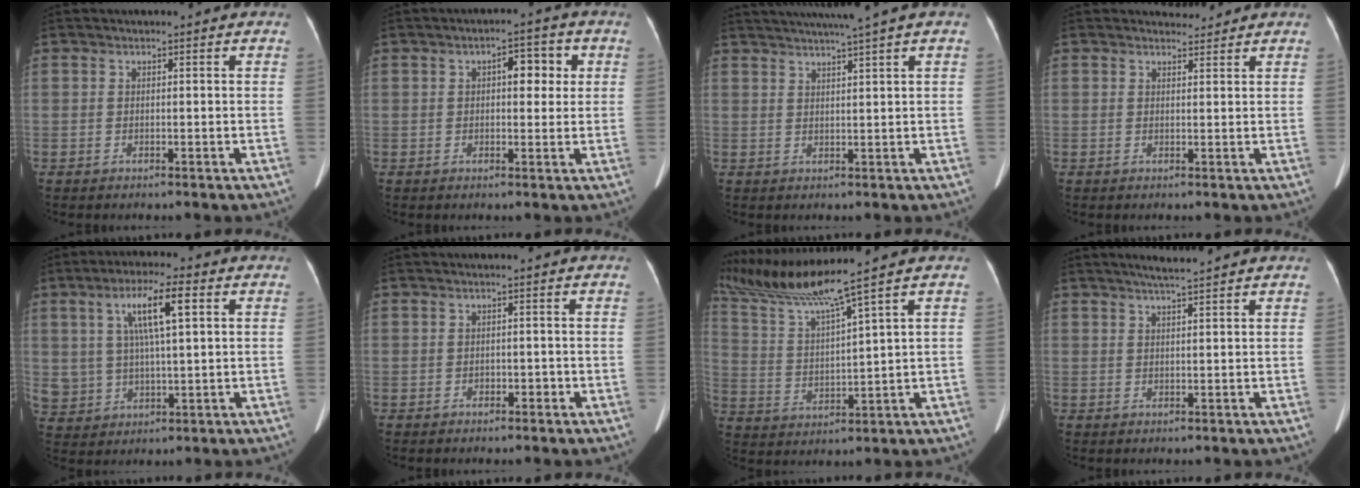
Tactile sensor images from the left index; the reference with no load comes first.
{"total": 4.5, "force": [1.2, 2.2, 3.8], "torque": [-0.050, 0.020, 0.014]}
{"total": 7.8, "force": [6.3, -1.6, 4.3], "torque": [-0.063, 0.016, 0.087]}
{"total": 1.9, "force": [1.8, 0.5, -0.2], "torque": [-0.002, -0.001, 0.027]}
{"total": 10.9, "force": [3.9, 3.3, 9.6], "torque": [-0.189, 0.019, 0.074]}
{"total": 1.0, "force": [-0.6, 0.7, 0.5], "torque": [-0.008, 0.004, -0.009]}
{"total": 10.6, "force": [8.7, -2.9, 5.2], "torque": [-0.109, -0.003, 0.175]}
{"total": 3.5, "force": [3.0, -0.6, 1.6], "torque": [-0.028, 0.011, 0.051]}